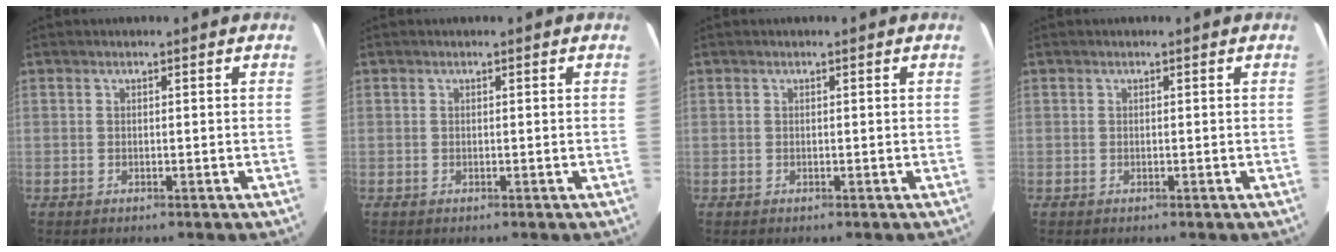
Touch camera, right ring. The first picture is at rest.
{"total": 0.0}
{"total": 0.0}
{"total": 0.0}